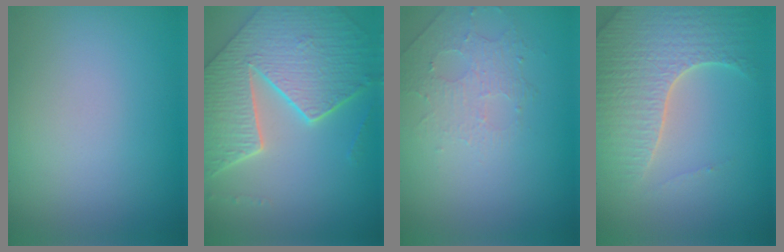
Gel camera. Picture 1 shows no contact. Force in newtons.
{"total": 8.8, "press": 6.3, "slide": 6.2}
{"total": 1.6, "press": 1.2, "slide": 1.0}
{"total": 6.2, "press": 6.0, "slide": 1.5}